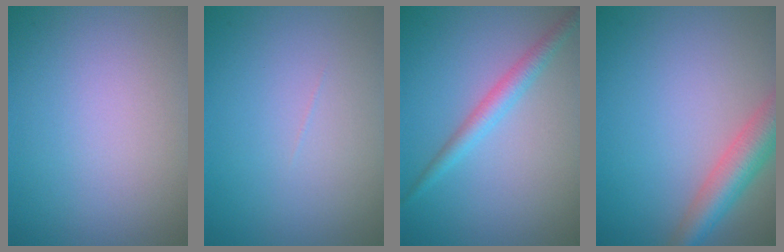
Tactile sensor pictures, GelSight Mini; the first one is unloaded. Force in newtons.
{"total": 0.0}
{"total": 2.2, "press": 2.2, "slide": 0.1}
{"total": 4.7, "press": 4.7, "slide": 0.2}